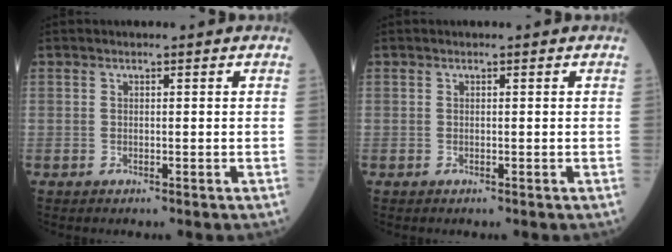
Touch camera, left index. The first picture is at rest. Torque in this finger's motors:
{"motor_torque": [-0.01, 0.01, 0.00, -0.01]}